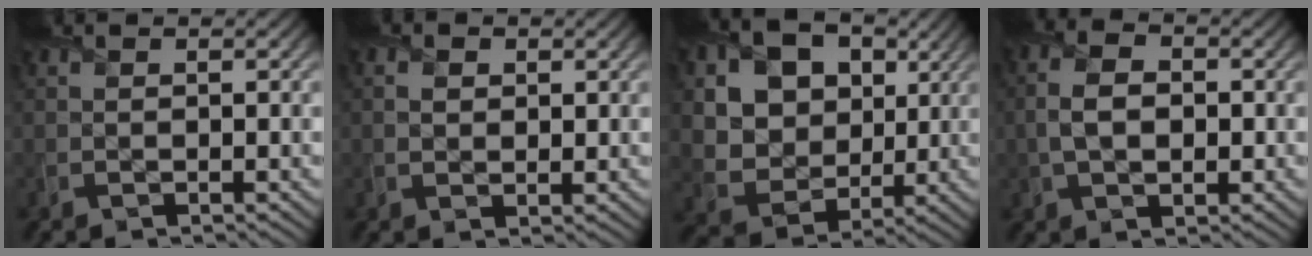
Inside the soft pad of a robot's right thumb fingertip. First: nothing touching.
{"total": 2.1, "force": [0.5, 1.5, 1.3], "torque": [-0.030, -0.002, 0.010]}
{"total": 12.3, "force": [4.3, 9.7, 6.2], "torque": [-0.171, 0.007, 0.098]}
{"total": 5.4, "force": [-0.2, 3.5, 4.1], "torque": [-0.093, -0.006, -0.002]}